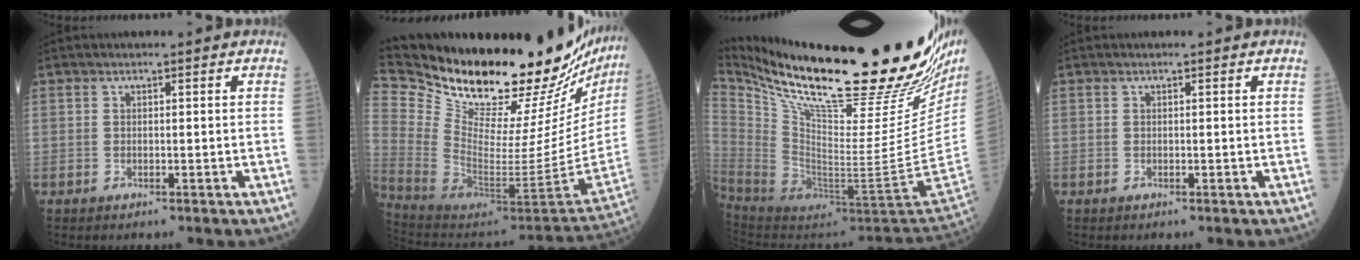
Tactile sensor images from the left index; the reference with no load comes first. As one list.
[{"total": 35.8, "force": [30.4, 6.2, 17.8], "torque": [-0.311, -0.127, 0.439]}, {"total": 36.1, "force": [26.5, 3.5, 24.3], "torque": [-0.355, -0.069, 0.402]}, {"total": 0.0}]